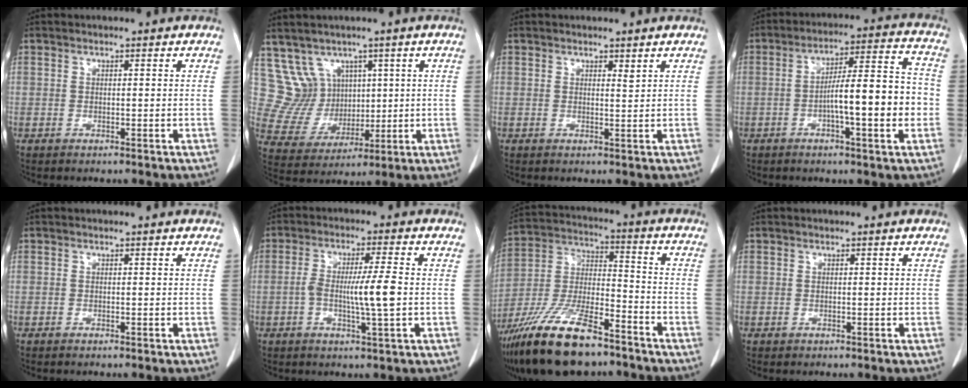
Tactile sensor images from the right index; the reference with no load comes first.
{"total": 8.1, "force": [4.5, 6.7, 1.0], "torque": [-0.029, 0.036, 0.104]}
{"total": 1.1, "force": [0.9, 0.2, 0.6], "torque": [-0.011, -0.008, 0.014]}
{"total": 12.9, "force": [-2.5, 1.6, 12.5], "torque": [-0.197, 0.022, -0.040]}
{"total": 0.0}
{"total": 6.9, "force": [-0.8, 0.1, 6.8], "torque": [-0.128, 0.001, -0.014]}
{"total": 17.3, "force": [-12.3, 4.5, 11.2], "torque": [-0.247, -0.022, -0.229]}
{"total": 0.0}